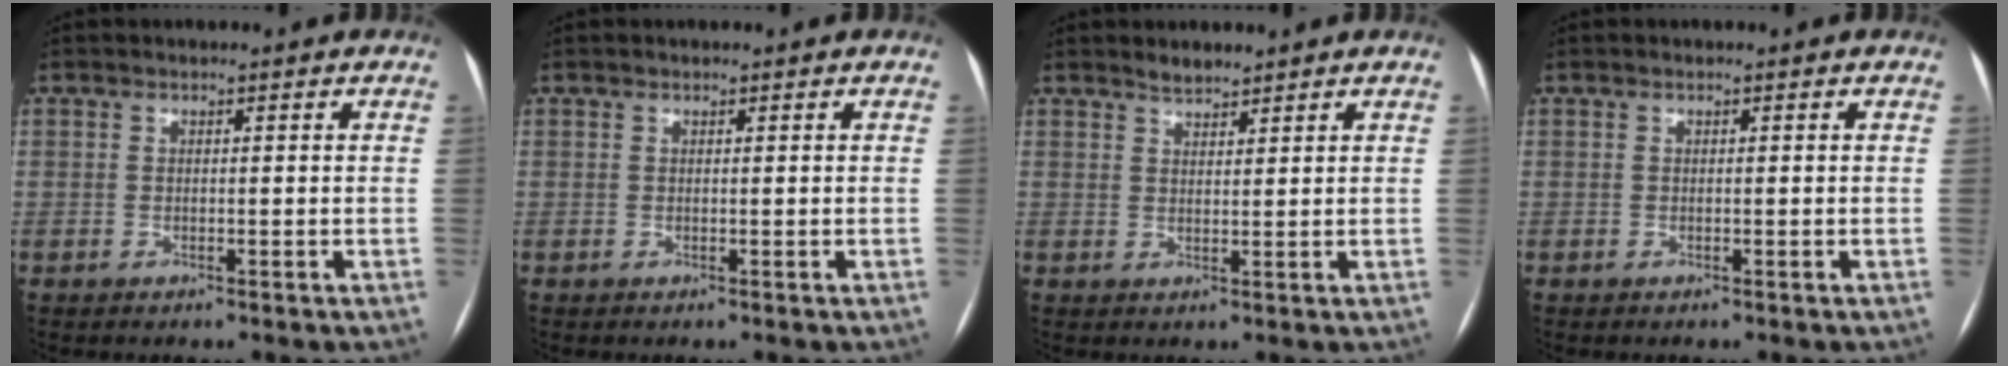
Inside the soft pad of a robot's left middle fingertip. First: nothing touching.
{"total": 0.0}
{"total": 2.1, "force": [2.0, 0.3, 0.5], "torque": [-0.016, 0.002, 0.039]}
{"total": 0.0}